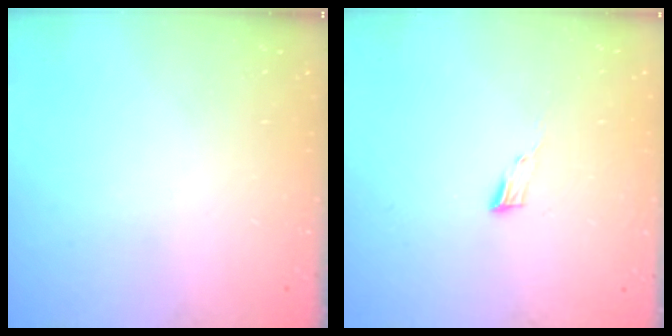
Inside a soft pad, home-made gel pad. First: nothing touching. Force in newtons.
{"total": 4.4, "press": 4.3, "slide": 1.0}